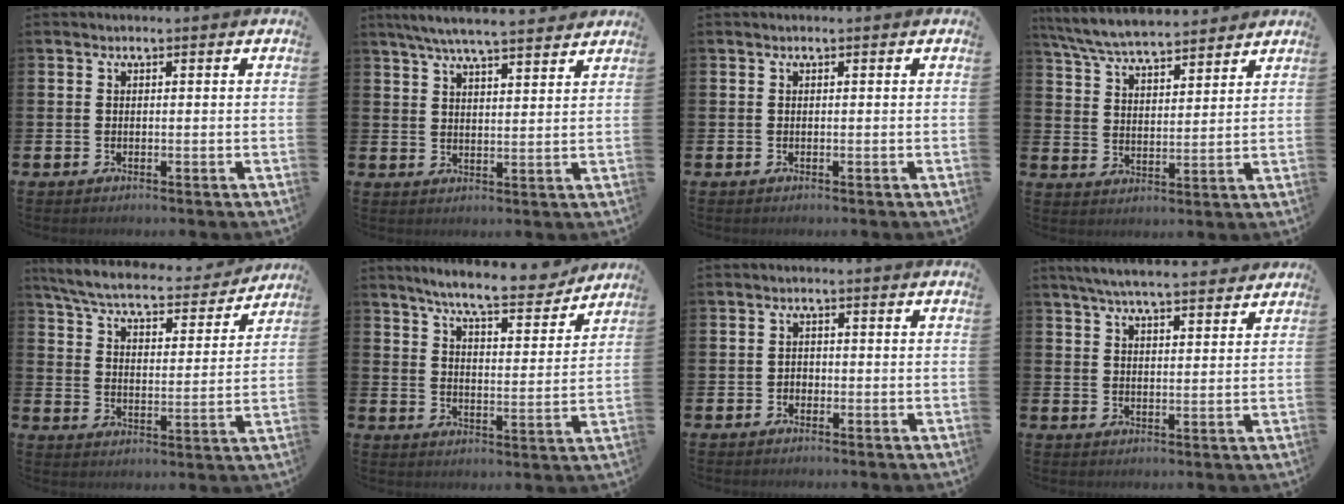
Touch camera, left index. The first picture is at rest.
{"total": 6.1, "force": [5.8, 0.4, 2.1], "torque": [-0.054, -0.022, 0.103]}
{"total": 0.0}
{"total": 6.8, "force": [6.5, 0.8, 1.6], "torque": [-0.062, -0.031, 0.119]}
{"total": 6.6, "force": [6.1, 1.1, 2.3], "torque": [-0.077, -0.043, 0.102]}
{"total": 8.1, "force": [7.5, 0.6, 3.0], "torque": [-0.071, -0.045, 0.130]}
{"total": 1.3, "force": [-0.7, 1.0, 0.2], "torque": [-0.005, 0.004, -0.016]}
{"total": 5.7, "force": [5.4, 0.5, 1.7], "torque": [-0.045, -0.021, 0.097]}